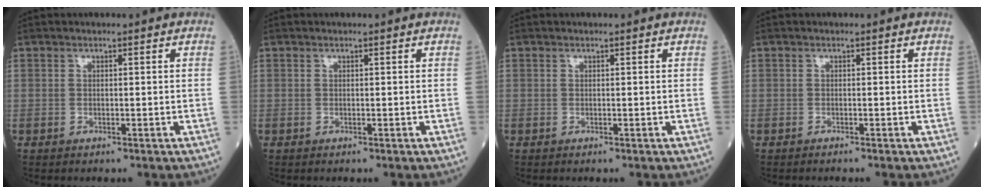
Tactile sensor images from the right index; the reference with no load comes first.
{"total": 0.0}
{"total": 0.0}
{"total": 0.9, "force": [-0.8, -0.1, 0.4], "torque": [-0.003, 0.001, -0.010]}